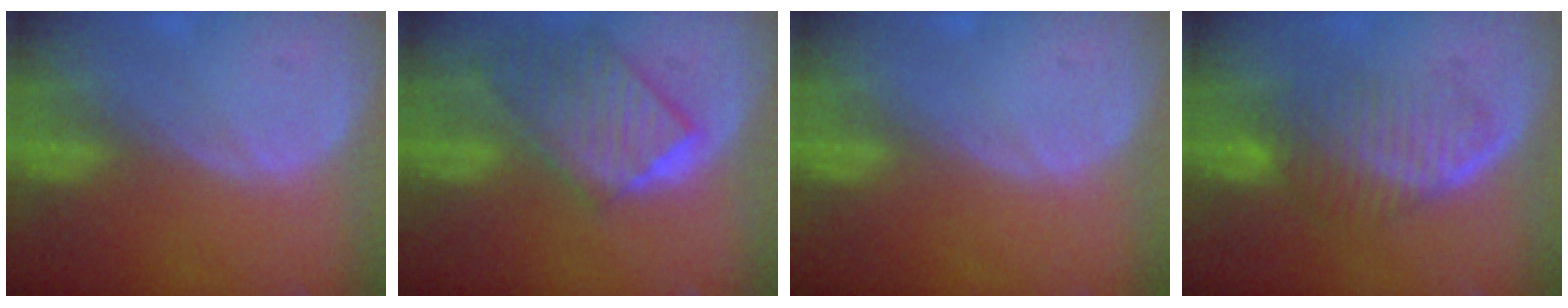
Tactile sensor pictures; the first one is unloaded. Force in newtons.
{"total": 9.8, "press": 8.5, "slide": 4.8}
{"total": 0.0}
{"total": 6.5, "press": 6.3, "slide": 1.8}